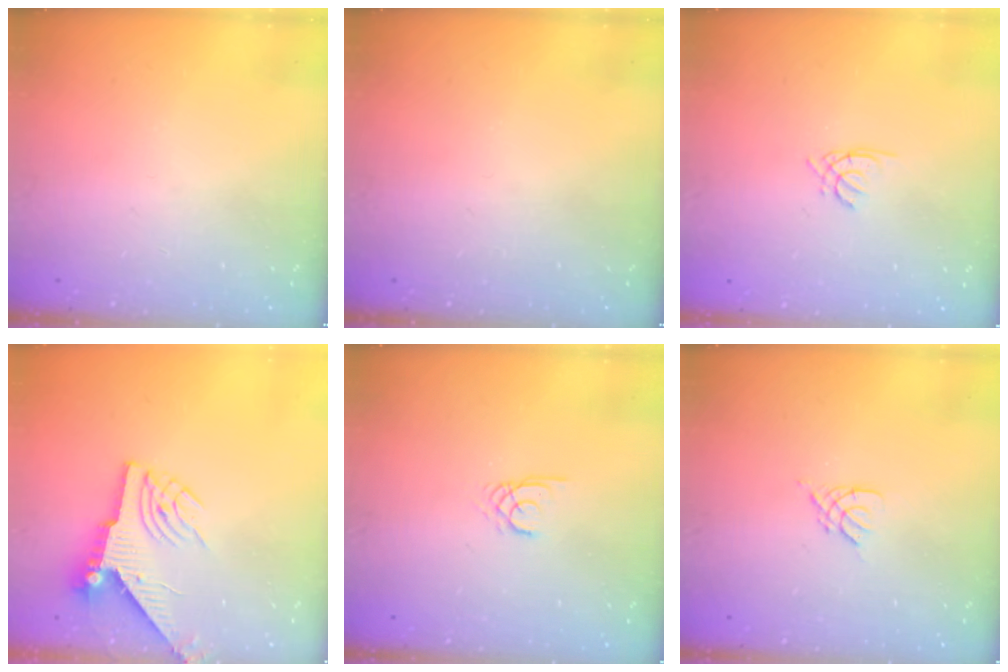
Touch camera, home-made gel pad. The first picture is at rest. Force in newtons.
{"total": 0.0}
{"total": 1.3, "press": 1.2, "slide": 0.4}
{"total": 6.1, "press": 6.0, "slide": 0.7}
{"total": 1.7, "press": 1.7, "slide": 0.2}
{"total": 2.7, "press": 2.7, "slide": 0.5}